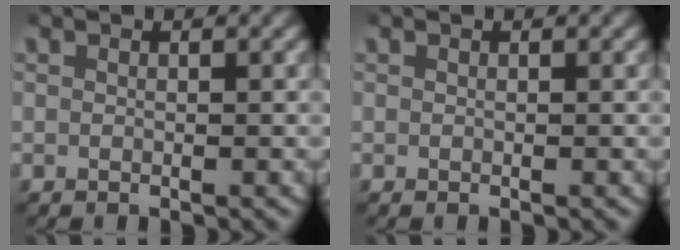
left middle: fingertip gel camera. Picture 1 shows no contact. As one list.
[{"total": 0.0}]